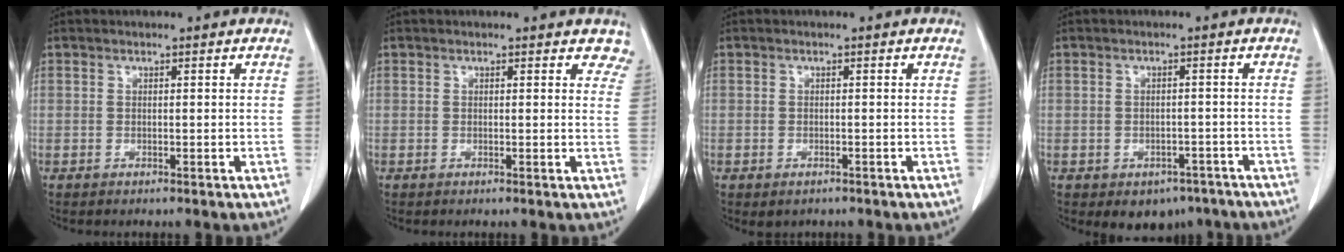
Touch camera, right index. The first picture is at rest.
{"total": 3.5, "force": [3.1, 1.4, 0.6], "torque": [0.016, -0.008, 0.007]}
{"total": 1.3, "force": [-0.8, 0.8, 0.5], "torque": [-0.012, -0.001, -0.006]}
{"total": 5.5, "force": [-3.7, 3.8, 1.5], "torque": [-0.003, 0.011, -0.042]}